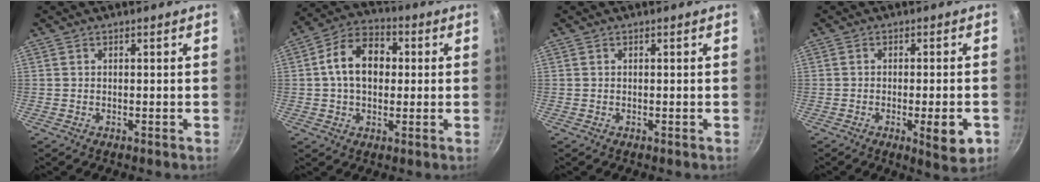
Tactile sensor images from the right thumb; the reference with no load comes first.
{"total": 11.9, "force": [1.2, 8.4, 8.3], "torque": [-0.106, 0.025, 0.003]}
{"total": 0.0}
{"total": 7.2, "force": [-2.6, 1.7, 6.4], "torque": [-0.077, 0.000, -0.033]}